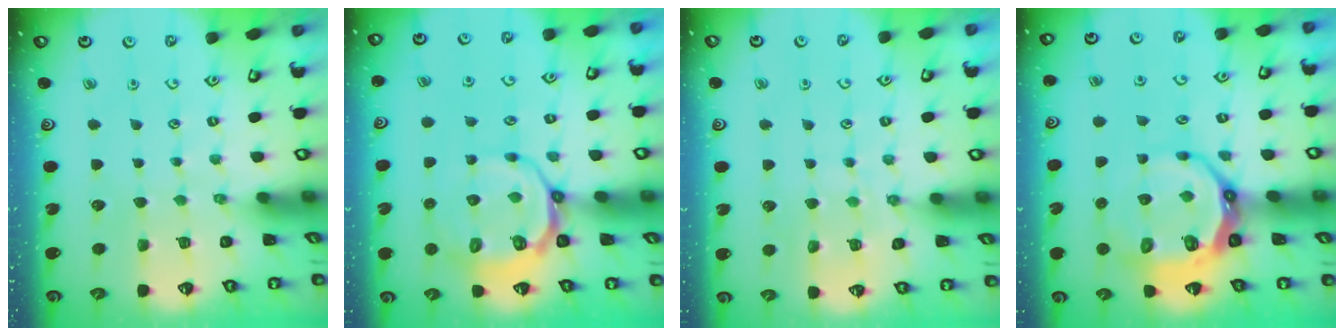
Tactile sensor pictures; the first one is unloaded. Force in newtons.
{"total": 9.9, "press": 9.4, "slide": 2.9}
{"total": 6.8, "press": 6.8, "slide": 0.7}
{"total": 13.2, "press": 12.5, "slide": 4.3}